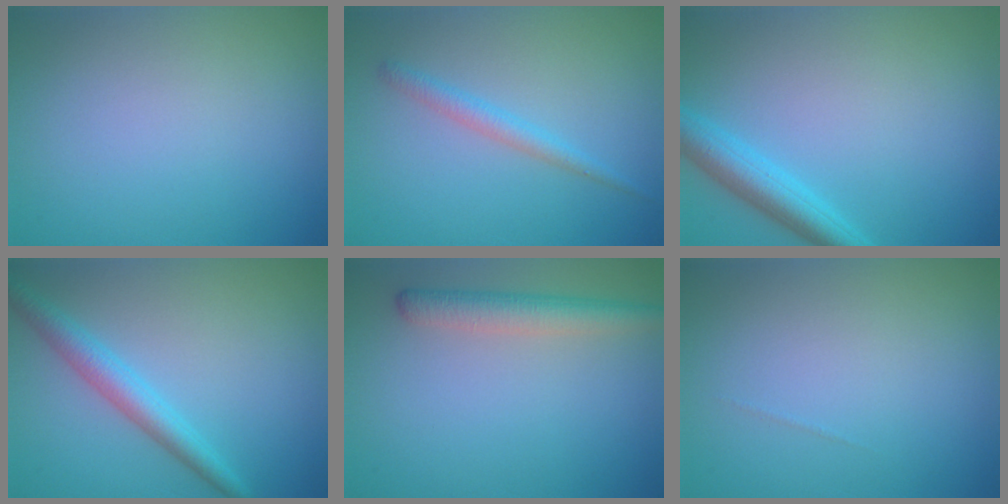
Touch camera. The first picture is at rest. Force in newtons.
{"total": 1.8, "press": 1.8, "slide": 0.1}
{"total": 3.6, "press": 3.5, "slide": 0.2}
{"total": 3.2, "press": 3.2, "slide": 0.1}
{"total": 3.3, "press": 3.3, "slide": 0.1}
{"total": 0.0}